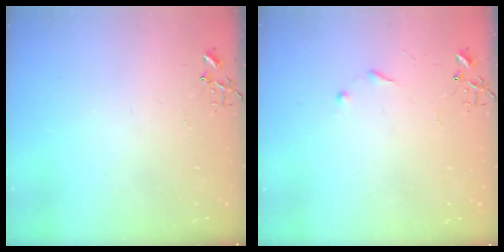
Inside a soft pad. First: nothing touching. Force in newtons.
{"total": 6.0, "press": 6.0, "slide": 0.6}